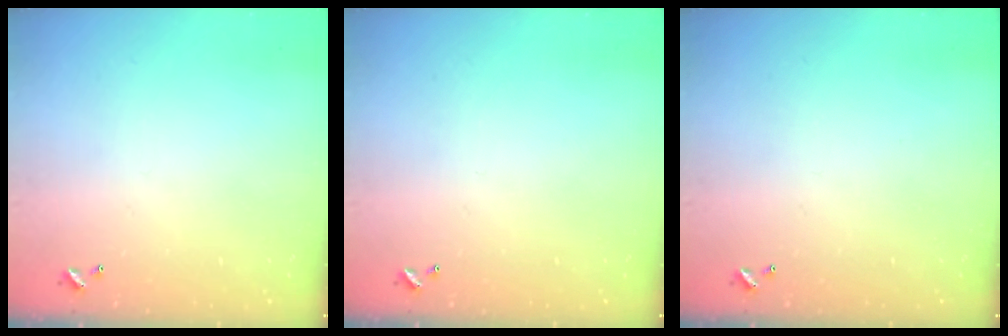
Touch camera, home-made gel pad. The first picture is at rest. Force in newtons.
{"total": 0.0}
{"total": 0.0}